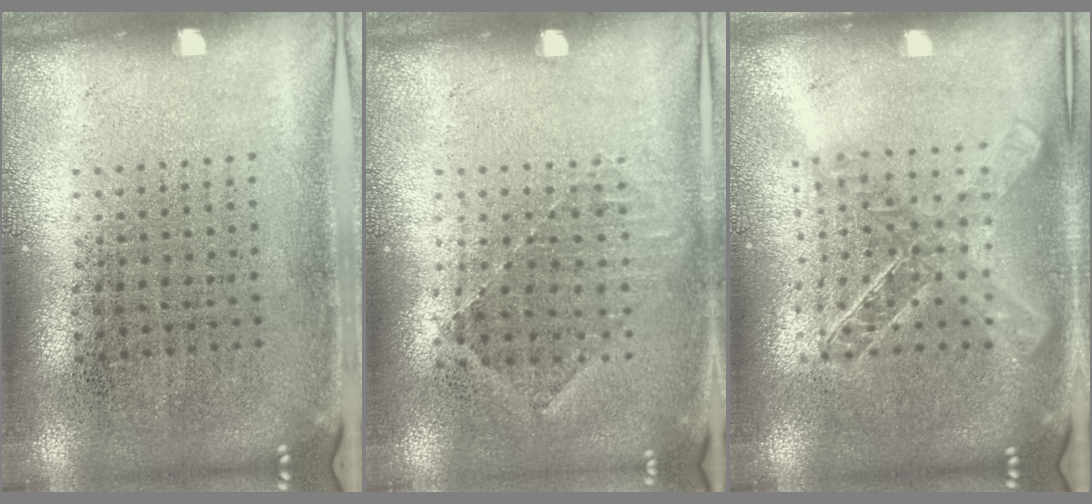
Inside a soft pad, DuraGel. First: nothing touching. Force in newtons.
{"total": 0.8, "press": 0.8, "slide": 0.3}
{"total": 1.8, "press": 1.6, "slide": 0.8}